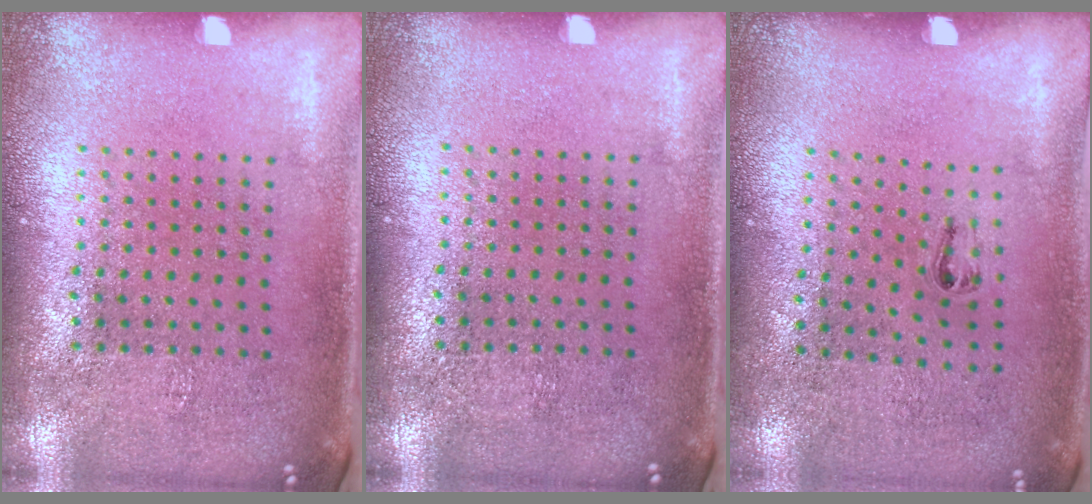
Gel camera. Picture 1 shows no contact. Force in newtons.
{"total": 0.0}
{"total": 0.5, "press": 0.3, "slide": 0.5}